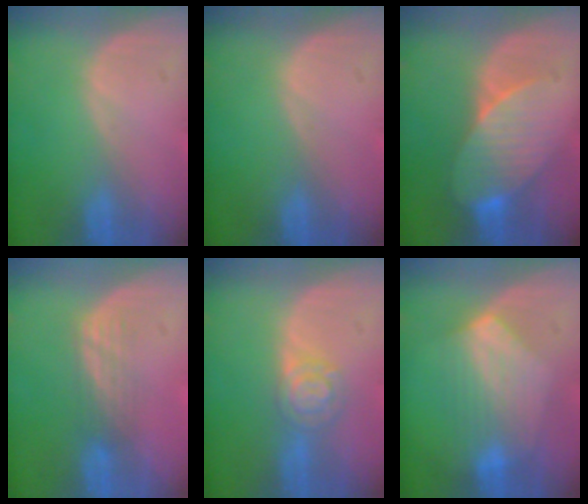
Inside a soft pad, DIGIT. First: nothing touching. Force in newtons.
{"total": 0.0}
{"total": 8.1, "press": 7.3, "slide": 3.5}
{"total": 3.1, "press": 2.6, "slide": 1.5}
{"total": 4.9, "press": 4.3, "slide": 2.3}
{"total": 6.8, "press": 6.7, "slide": 1.1}